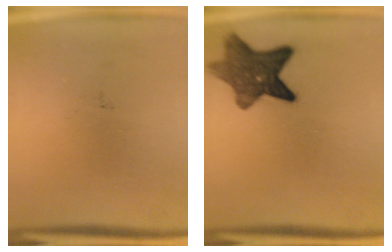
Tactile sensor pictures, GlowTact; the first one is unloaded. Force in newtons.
{"total": 9.9}